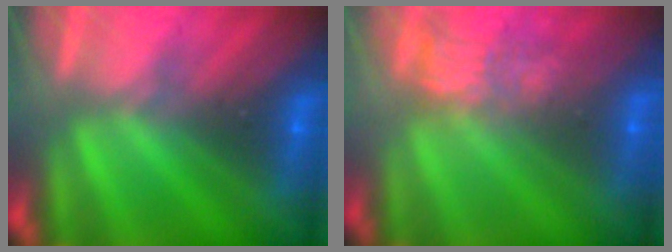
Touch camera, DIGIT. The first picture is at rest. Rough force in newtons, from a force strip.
{"total": 4.9}